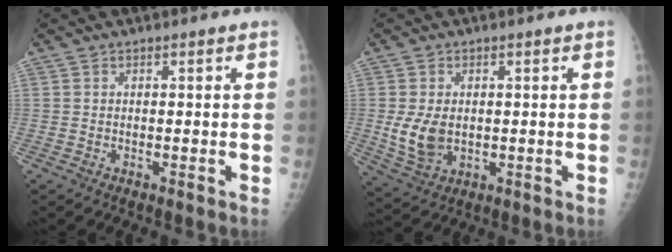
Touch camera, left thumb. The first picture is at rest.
{"total": 7.1, "force": [-0.1, 4.9, 5.2], "torque": [-0.091, -0.008, 0.010]}